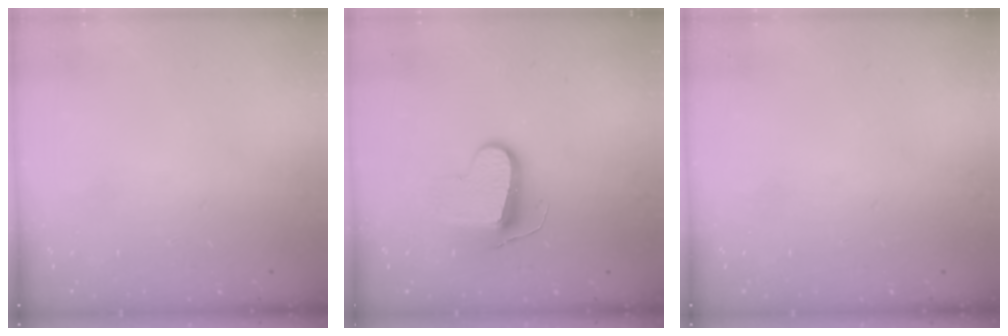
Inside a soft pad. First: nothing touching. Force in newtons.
{"total": 9.4, "press": 9.4, "slide": 0.5}
{"total": 0.0}